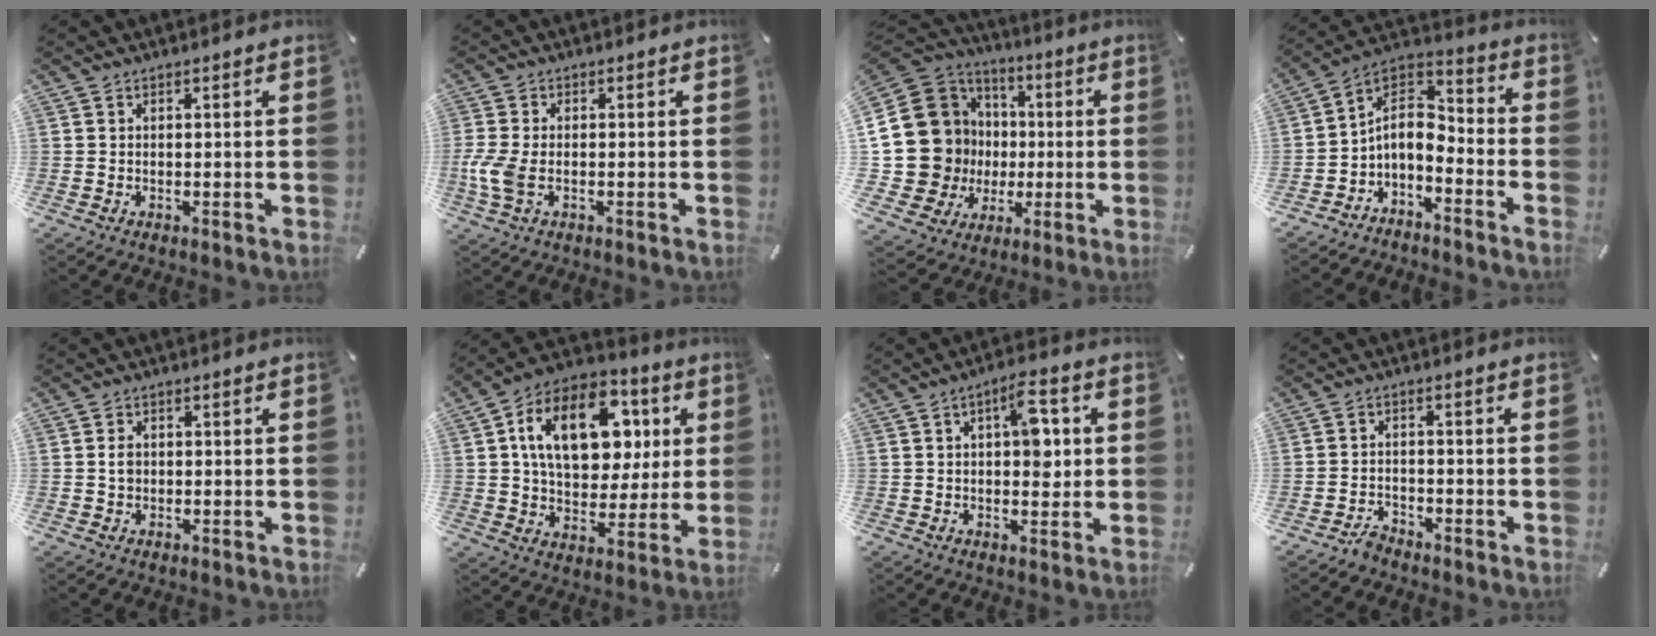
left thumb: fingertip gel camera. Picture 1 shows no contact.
{"total": 6.0, "force": [-1.4, 3.2, 4.9], "torque": [-0.119, -0.006, -0.028]}
{"total": 20.6, "force": [0.1, 19.2, 7.3], "torque": [-0.147, -0.013, 0.051]}
{"total": 7.6, "force": [-3.2, 5.3, 4.3], "torque": [-0.096, 0.004, -0.063]}
{"total": 2.1, "force": [0.1, 1.7, 1.3], "torque": [-0.019, 0.002, -0.001]}
{"total": 20.1, "force": [6.1, 13.4, 13.6], "torque": [-0.235, -0.002, 0.106]}
{"total": 9.3, "force": [1.9, 4.8, 7.7], "torque": [-0.087, -0.009, 0.025]}
{"total": 3.0, "force": [-2.7, 1.0, 0.6], "torque": [-0.018, 0.014, -0.057]}